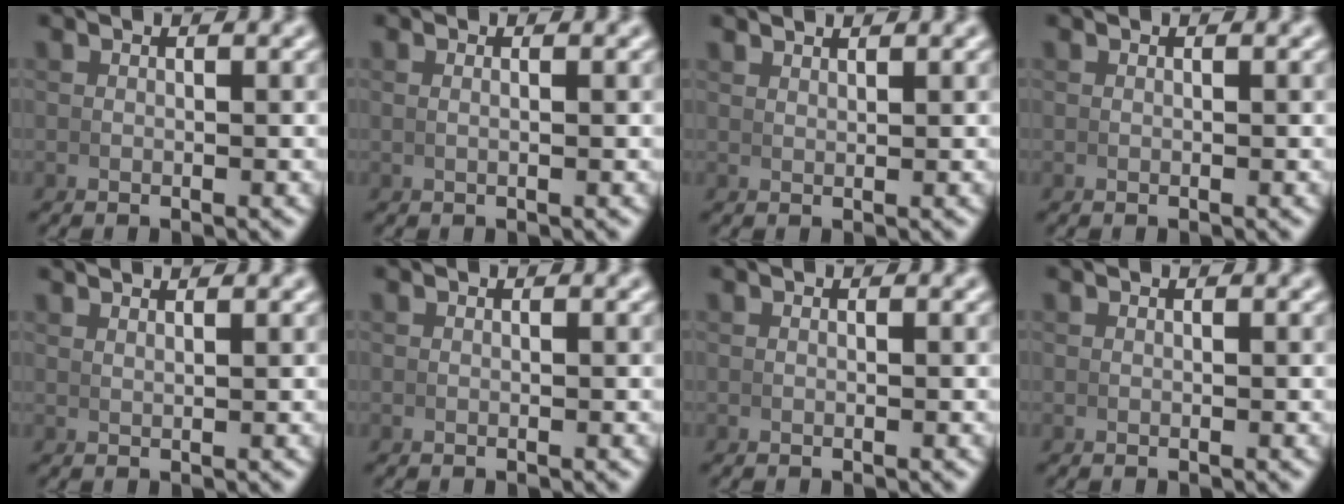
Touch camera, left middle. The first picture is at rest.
{"total": 0.6, "force": [0.2, -0.3, 0.4], "torque": [-0.011, 0.000, 0.006]}
{"total": 1.7, "force": [1.7, -0.3, 0.2], "torque": [0.001, 0.002, 0.034]}
{"total": 0.0}
{"total": 1.9, "force": [1.8, -0.4, 0.4], "torque": [-0.003, 0.004, 0.034]}
{"total": 0.0}
{"total": 0.0}
{"total": 0.0}